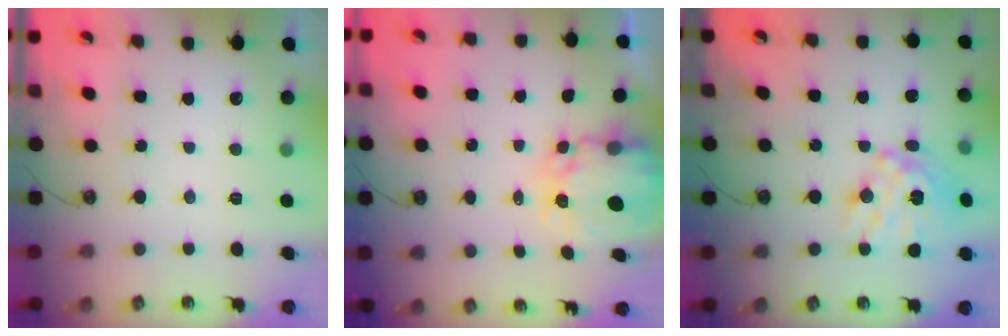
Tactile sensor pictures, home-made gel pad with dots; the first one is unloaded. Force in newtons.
{"total": 5.7, "press": 5.7, "slide": 0.6}
{"total": 16.5, "press": 16.4, "slide": 1.5}